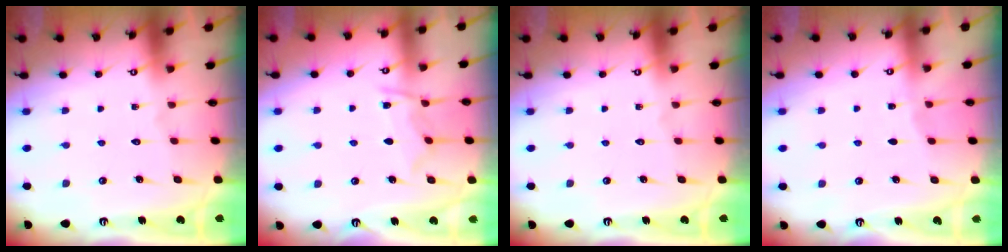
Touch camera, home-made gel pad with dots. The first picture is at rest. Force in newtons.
{"total": 7.5, "press": 7.4, "slide": 0.9}
{"total": 0.0}
{"total": 1.9, "press": 1.9, "slide": 0.3}